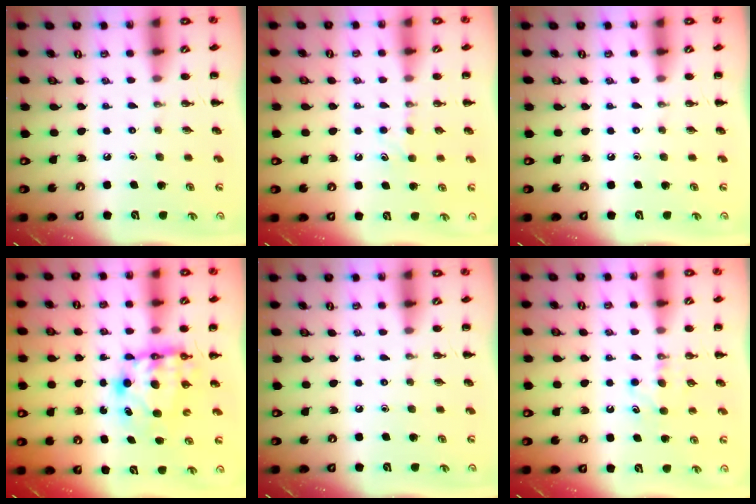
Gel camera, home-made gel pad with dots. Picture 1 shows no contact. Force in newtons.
{"total": 3.9, "press": 3.6, "slide": 1.3}
{"total": 0.0}
{"total": 7.5, "press": 7.4, "slide": 1.4}
{"total": 0.0}
{"total": 5.1, "press": 4.8, "slide": 1.5}